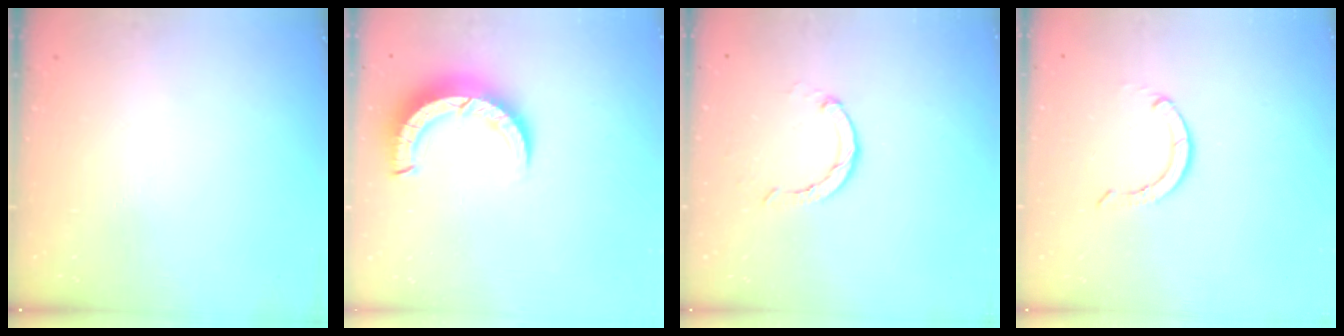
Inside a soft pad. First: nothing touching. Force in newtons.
{"total": 6.7, "press": 6.7, "slide": 0.7}
{"total": 2.3, "press": 2.3, "slide": 0.2}
{"total": 2.9, "press": 2.9, "slide": 0.1}